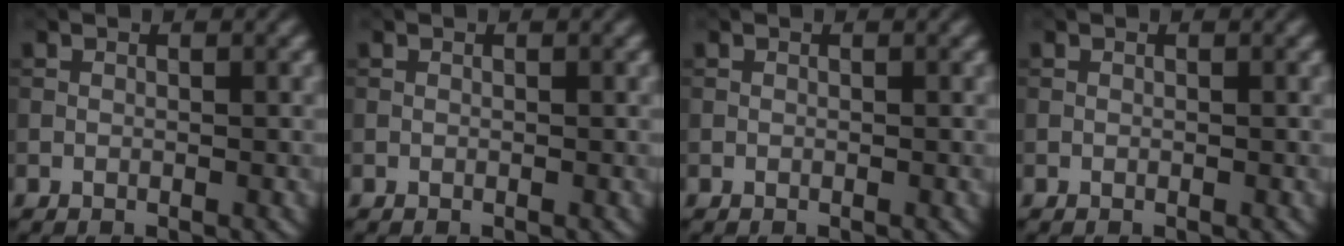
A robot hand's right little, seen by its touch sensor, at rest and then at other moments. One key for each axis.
{"total": 0.0}
{"total": 0.0}
{"total": 0.0}